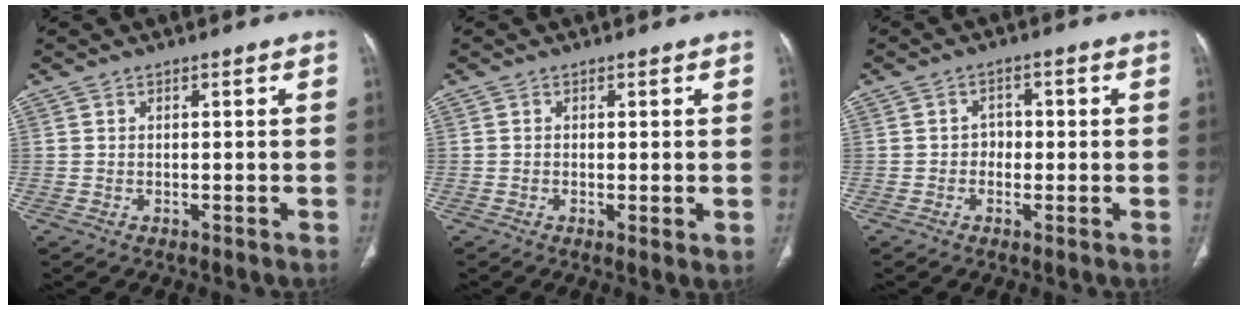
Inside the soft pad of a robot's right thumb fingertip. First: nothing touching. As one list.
[{"total": 1.8, "force": [-0.2, 0.4, 1.8], "torque": [-0.038, -0.010, -0.007]}, {"total": 2.7, "force": [-0.3, 2.3, 1.4], "torque": [0.000, 0.010, -0.013]}]